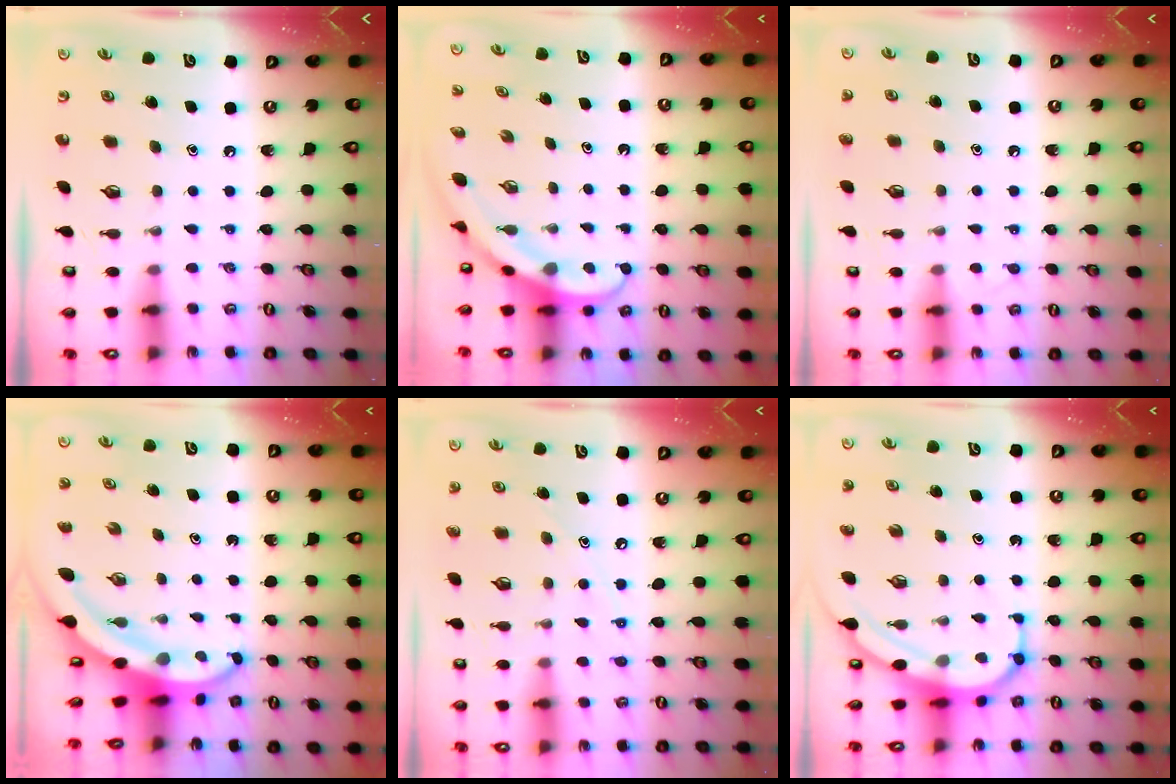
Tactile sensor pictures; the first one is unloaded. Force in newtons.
{"total": 4.0, "press": 4.0, "slide": 0.3}
{"total": 6.1, "press": 6.1, "slide": 0.6}
{"total": 5.7, "press": 5.7, "slide": 0.2}
{"total": 6.5, "press": 6.5, "slide": 0.3}
{"total": 7.9, "press": 7.9, "slide": 0.8}